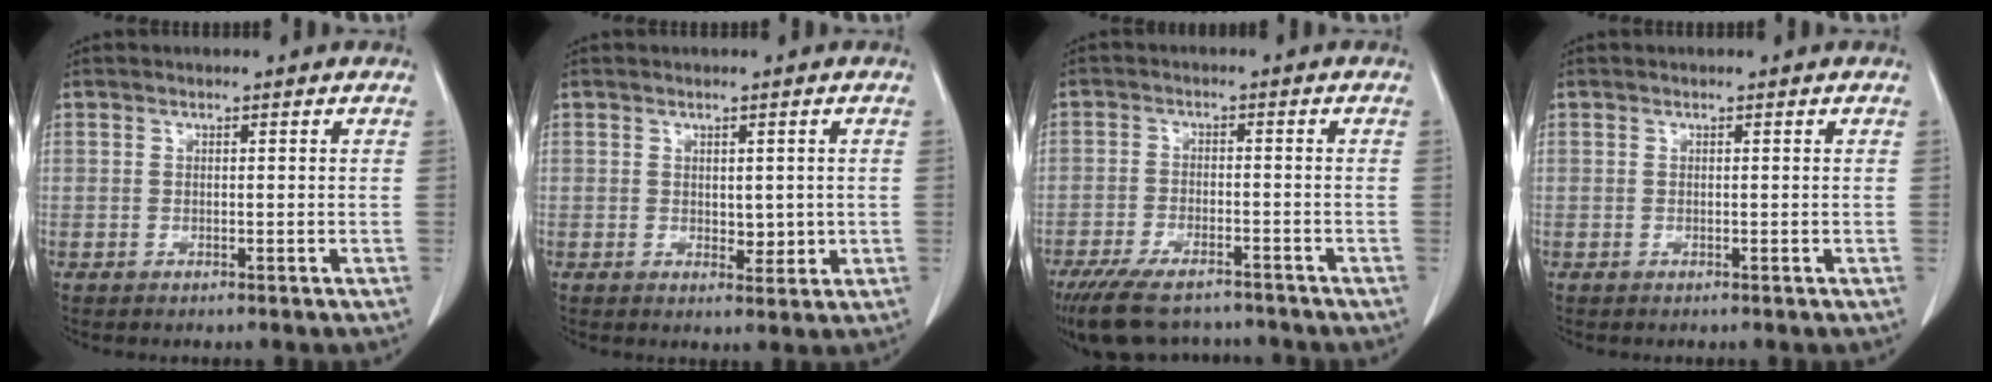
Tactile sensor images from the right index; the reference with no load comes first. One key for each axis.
{"total": 3.1, "fx": 0.2, "fy": 1.7, "fz": 2.6, "tx": -0.033, "ty": -0.007, "tz": 0.009}
{"total": 12.2, "fx": -10.1, "fy": 4.0, "fz": 5.5, "tx": -0.106, "ty": -0.010, "tz": -0.153}
{"total": 0.0}